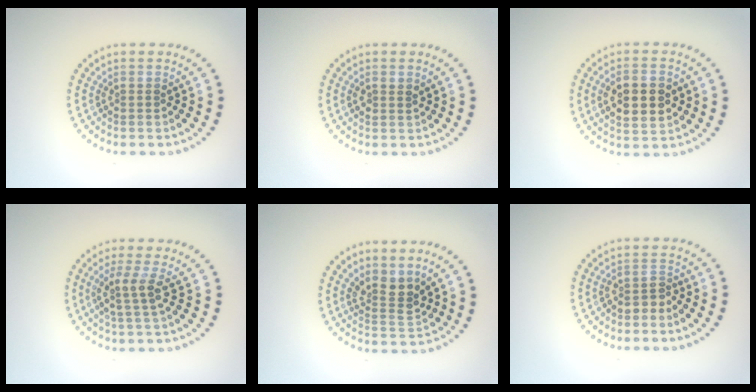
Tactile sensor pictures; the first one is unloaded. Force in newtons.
{"total": 1.1, "press": 1.0, "slide": 0.4}
{"total": 4.4, "press": 4.4, "slide": 0.4}
{"total": 2.5, "press": 1.9, "slide": 1.6}
{"total": 2.6, "press": 2.2, "slide": 1.5}
{"total": 1.5, "press": 1.3, "slide": 0.8}